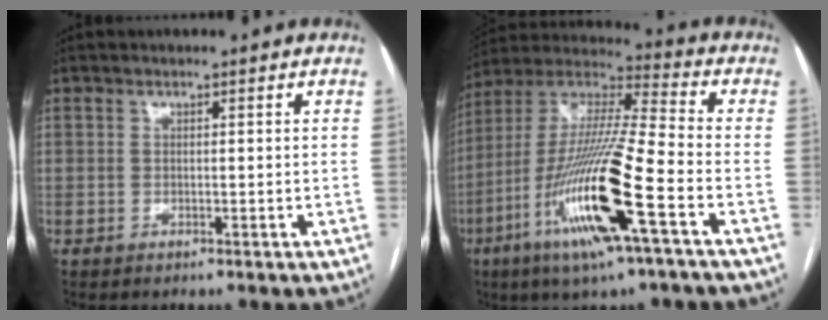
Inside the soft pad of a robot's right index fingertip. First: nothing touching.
{"total": 20.1, "force": [-8.0, 1.0, 18.4], "torque": [-0.393, -0.027, -0.155]}